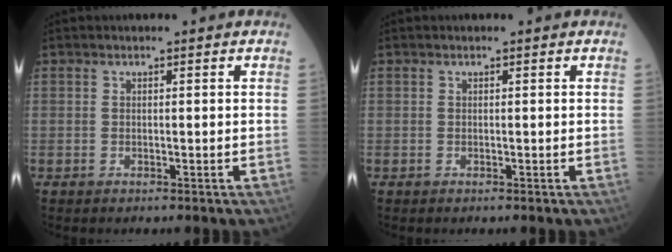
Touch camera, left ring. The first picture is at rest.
{"total": 0.0}